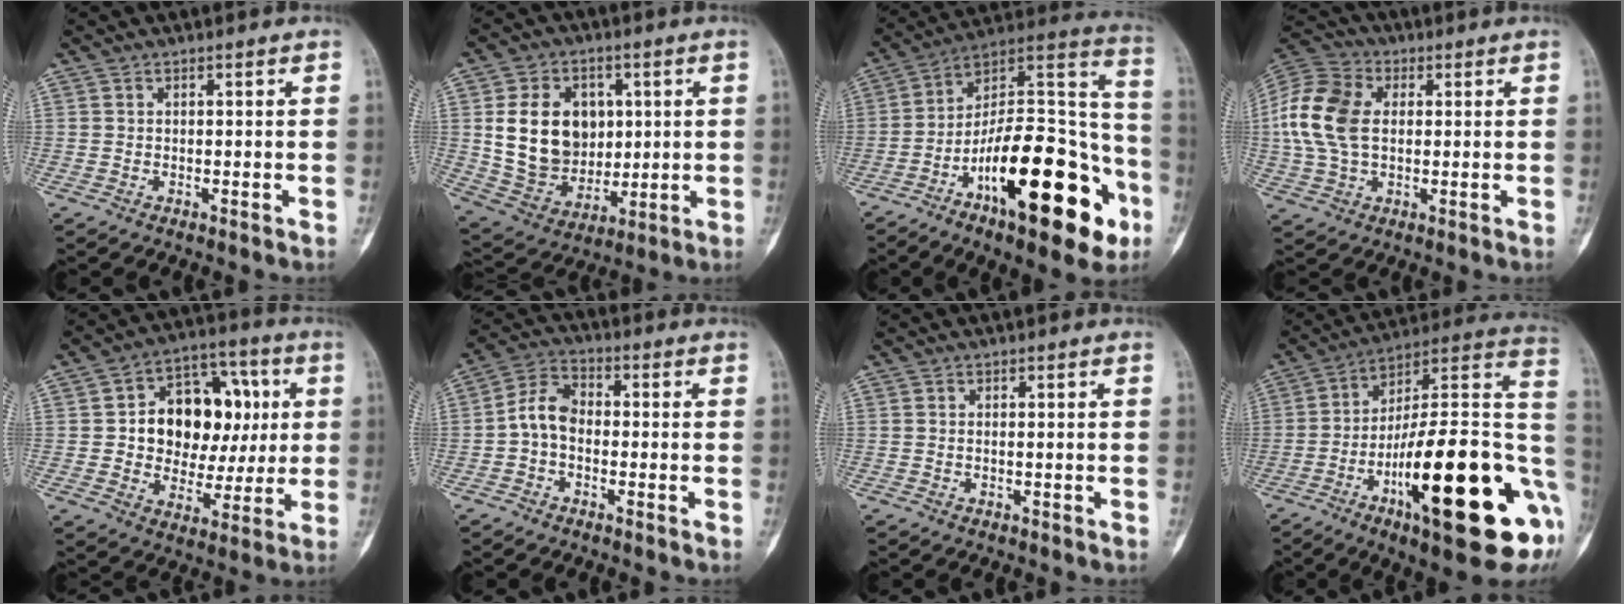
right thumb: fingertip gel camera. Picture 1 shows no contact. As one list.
[{"total": 16.2, "force": [2.7, 12.6, 9.7], "torque": [-0.131, -0.007, 0.067]}, {"total": 30.2, "force": [-12.9, 11.3, 24.8], "torque": [-0.337, 0.081, -0.194]}, {"total": 14.1, "force": [1.4, 9.3, 10.4], "torque": [-0.213, 0.019, 0.022]}, {"total": 17.6, "force": [2.3, 12.8, 11.8], "torque": [-0.119, 0.023, 0.039]}, {"total": 6.5, "force": [-1.2, 4.3, 4.6], "torque": [-0.079, 0.026, -0.038]}, {"total": 0.0}, {"total": 30.5, "force": [-9.1, 8.1, 28.0], "torque": [-0.359, 0.031, -0.135]}]